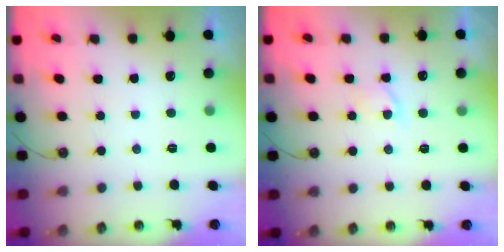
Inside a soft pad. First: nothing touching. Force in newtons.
{"total": 2.1, "press": 2.1, "slide": 0.4}